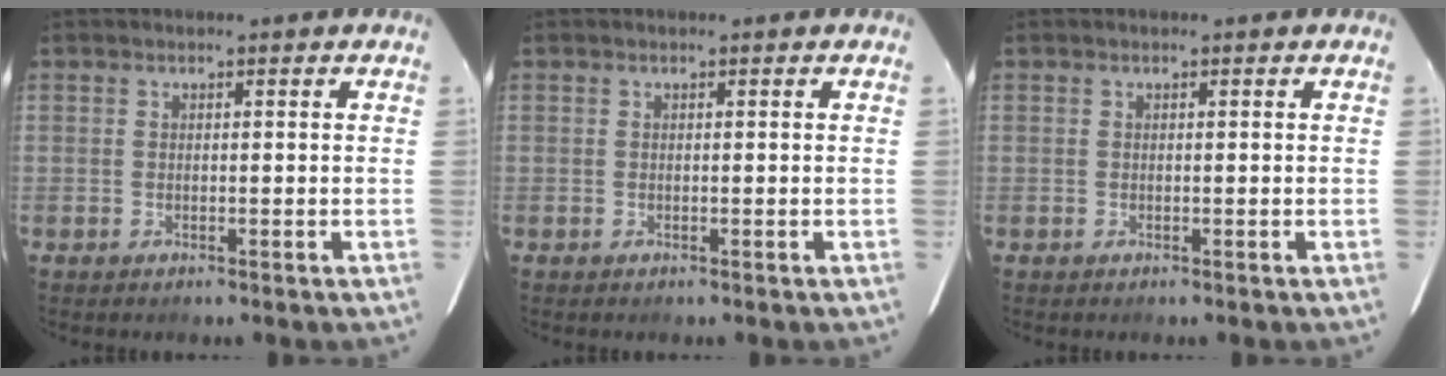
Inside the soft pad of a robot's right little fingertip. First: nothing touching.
{"total": 0.0}
{"total": 0.0}